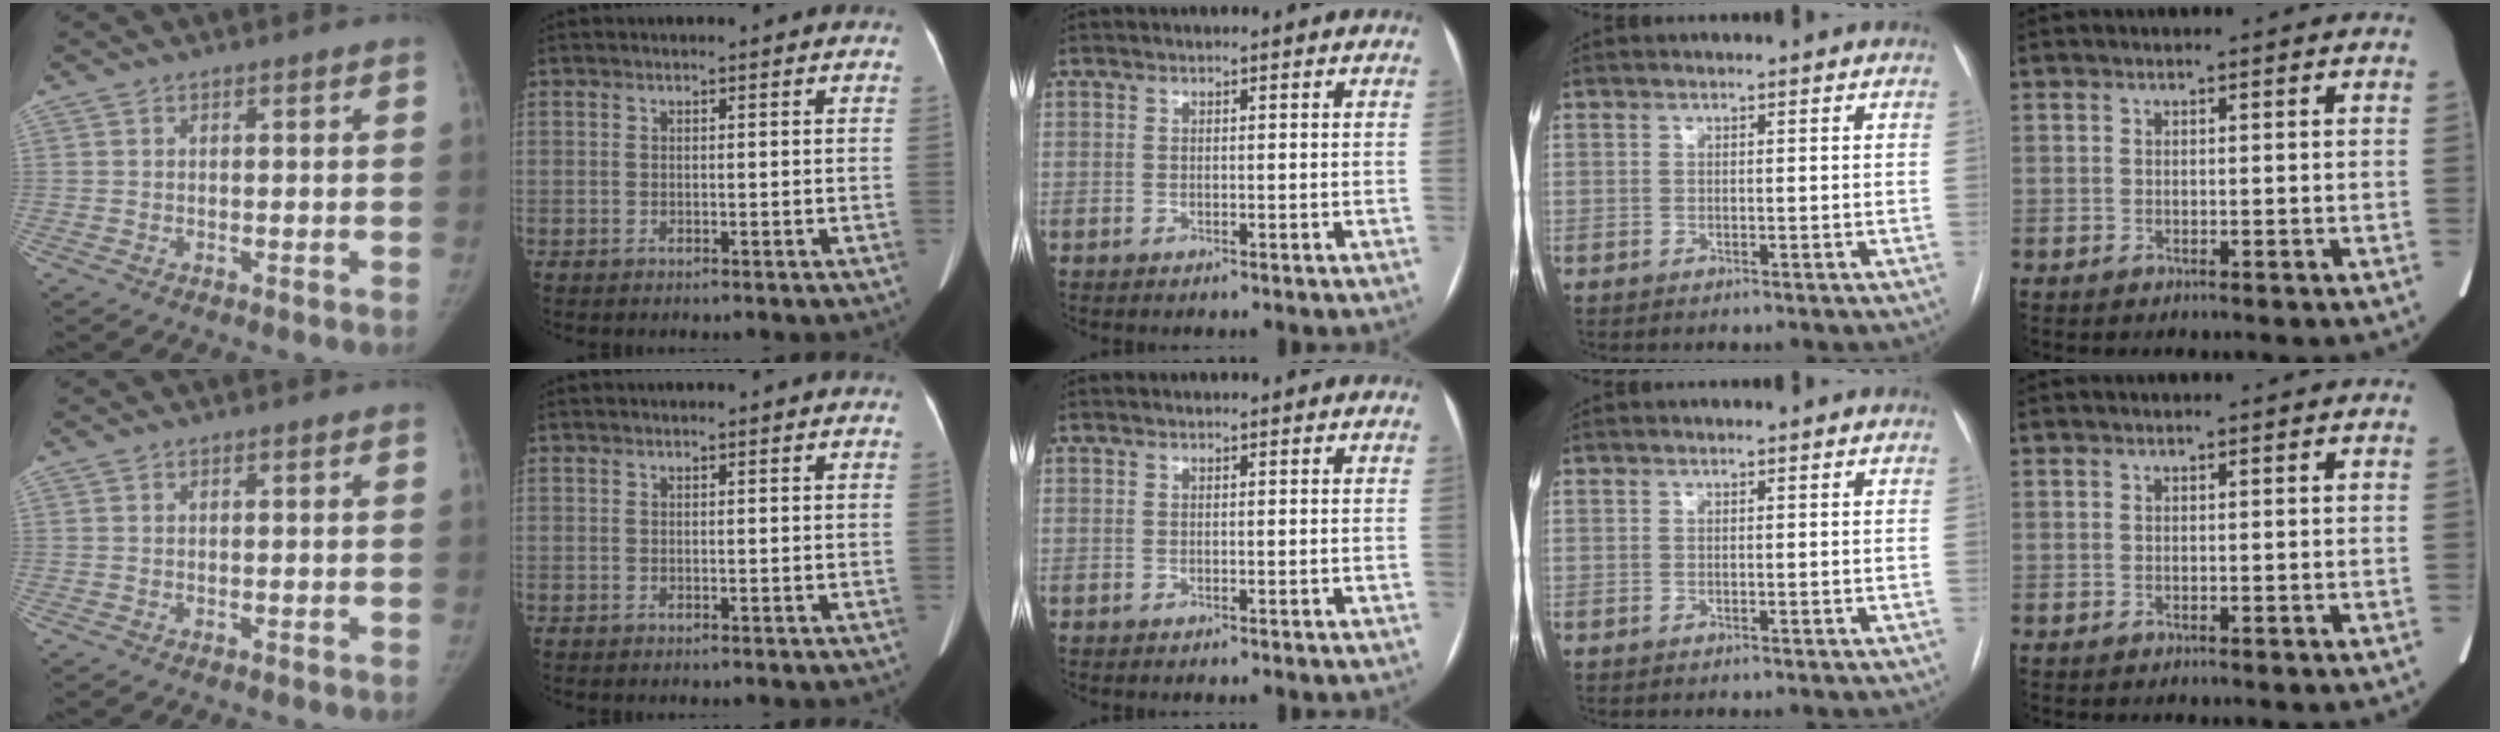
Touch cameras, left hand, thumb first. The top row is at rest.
{}